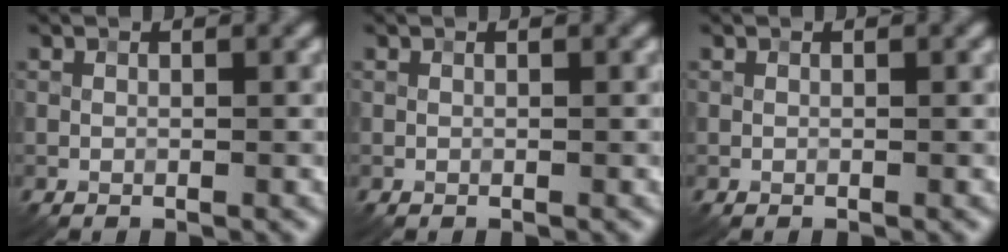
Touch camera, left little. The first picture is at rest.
{"total": 0.0}
{"total": 0.0}